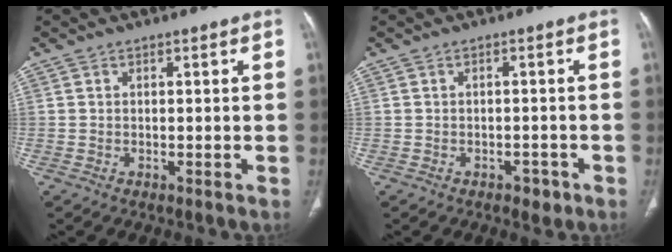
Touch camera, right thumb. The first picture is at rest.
{"total": 2.4, "force": [-1.4, 1.5, 1.2], "torque": [-0.009, 0.009, -0.013]}